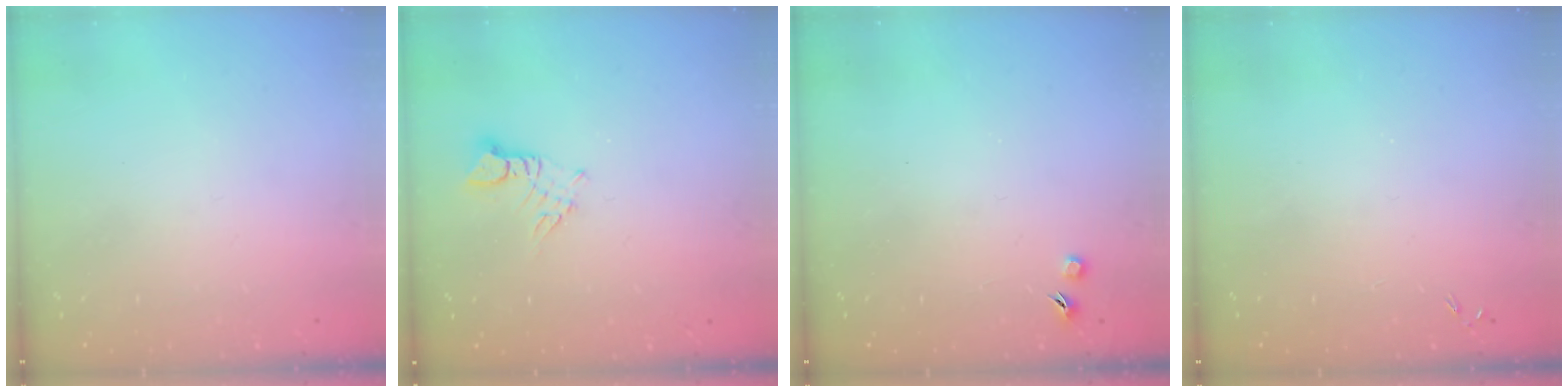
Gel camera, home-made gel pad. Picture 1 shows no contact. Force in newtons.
{"total": 2.5, "press": 2.5, "slide": 0.4}
{"total": 3.0, "press": 2.9, "slide": 0.5}
{"total": 0.0}